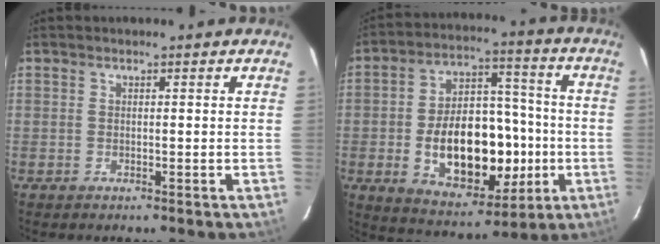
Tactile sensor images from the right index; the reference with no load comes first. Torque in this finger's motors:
{"motor_torque": [1.28, -0.86, 1.05, 0.21]}